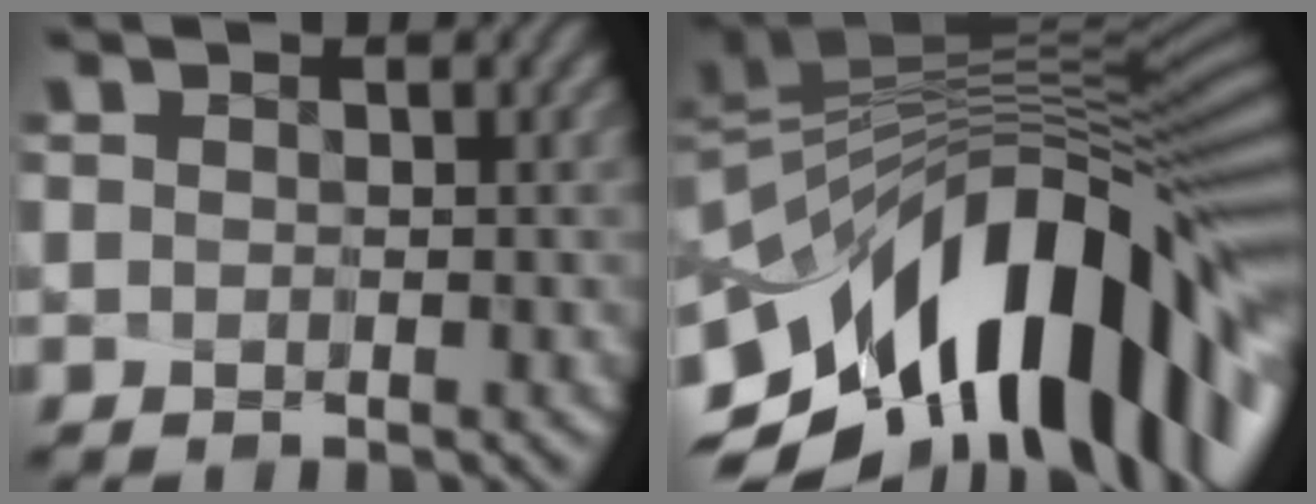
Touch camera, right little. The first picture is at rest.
{"total": 14.2, "force": [-7.7, 5.6, 10.5], "torque": [-0.165, -0.002, -0.130]}